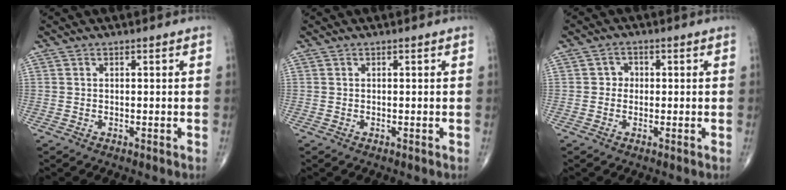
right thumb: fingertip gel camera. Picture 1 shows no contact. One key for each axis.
{"total": 0.0}
{"total": 2.2, "fx": -0.1, "fy": 2.1, "fz": 0.8, "tx": 0.005, "ty": 0.008, "tz": -0.007}